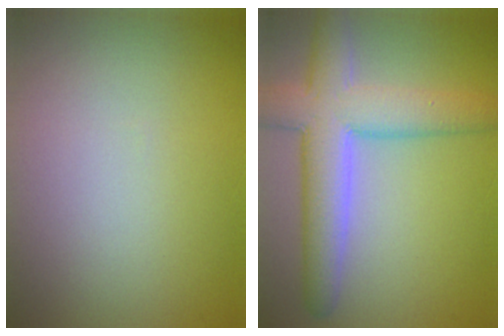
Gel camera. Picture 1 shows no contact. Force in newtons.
{"total": 7.4, "press": 7.4, "slide": 0.6}